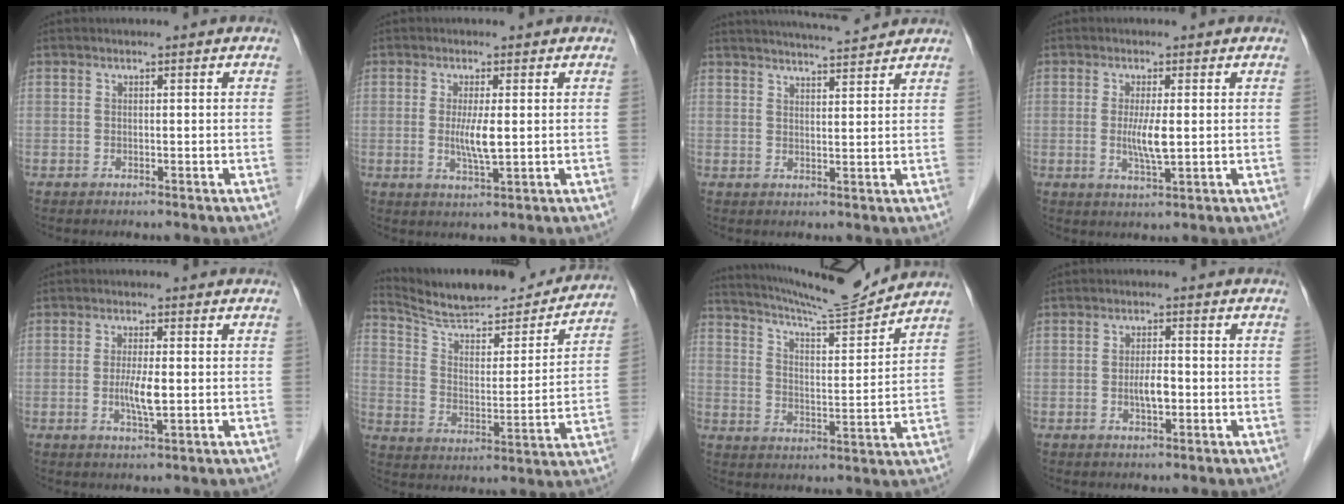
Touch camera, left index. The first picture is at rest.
{"total": 3.8, "force": [0.0, 0.4, 3.8], "torque": [-0.076, -0.011, 0.001]}
{"total": 8.5, "force": [8.1, 0.1, 2.7], "torque": [-0.048, 0.013, 0.112]}
{"total": 3.9, "force": [-0.1, 0.4, 3.9], "torque": [-0.078, -0.011, -0.001]}
{"total": 3.8, "force": [-0.6, 0.5, 3.7], "torque": [-0.076, -0.010, -0.010]}
{"total": 22.7, "force": [20.7, 4.2, 8.2], "torque": [-0.123, -0.022, 0.292]}
{"total": 13.0, "force": [12.5, -0.9, 3.6], "torque": [-0.069, -0.015, 0.194]}
{"total": 3.0, "force": [-0.9, 0.9, 2.7], "torque": [-0.052, -0.002, -0.015]}